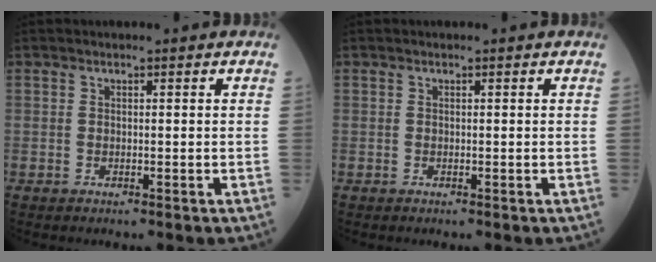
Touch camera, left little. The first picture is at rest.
{"total": 0.0}